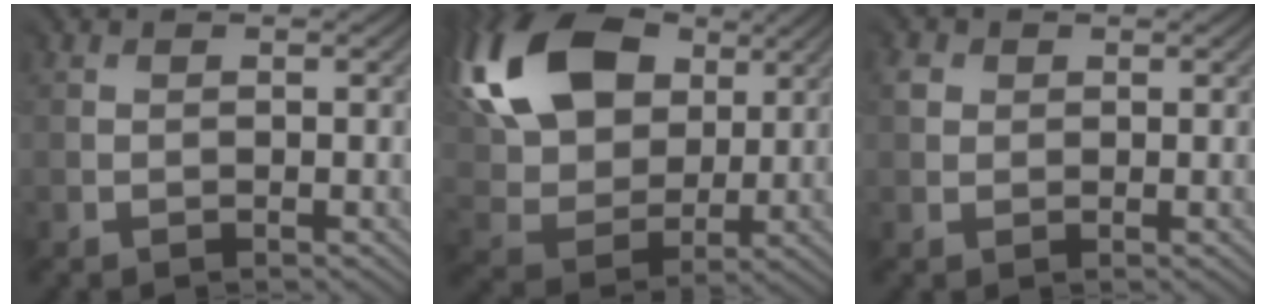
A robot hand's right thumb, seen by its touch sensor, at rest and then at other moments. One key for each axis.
{"total": 18.5, "fx": 8.1, "fy": 12.4, "fz": 11.1, "tx": -0.270, "ty": 0.052, "tz": 0.137}
{"total": 1.9, "fx": 0.8, "fy": 1.6, "fz": -0.3, "tx": 0.001, "ty": -0.004, "tz": 0.012}